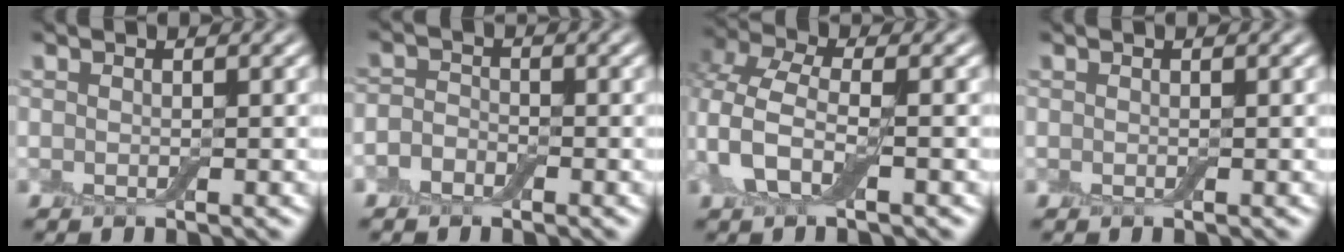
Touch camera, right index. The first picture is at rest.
{"total": 1.9, "force": [-1.1, 1.3, 0.9], "torque": [-0.010, 0.002, -0.032]}
{"total": 4.5, "force": [-0.2, 2.3, 3.9], "torque": [-0.089, 0.006, -0.013]}
{"total": 0.0}